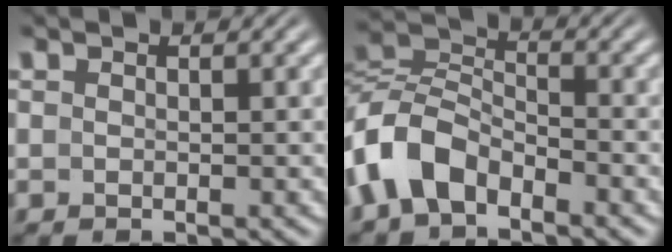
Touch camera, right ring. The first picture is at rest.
{"total": 5.8, "force": [-2.2, 4.2, 3.2], "torque": [-0.088, -0.018, -0.037]}